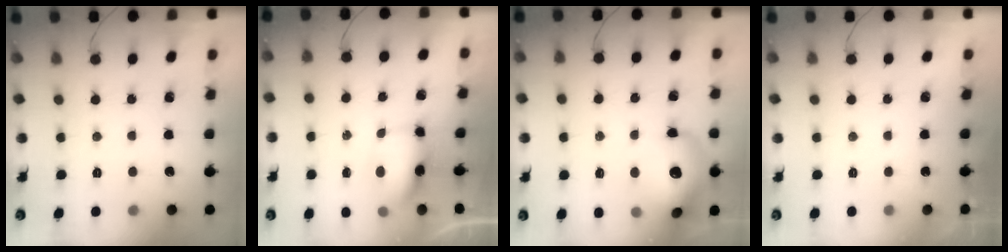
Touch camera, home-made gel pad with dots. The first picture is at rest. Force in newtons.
{"total": 6.9, "press": 6.8, "slide": 1.2}
{"total": 17.4, "press": 15.7, "slide": 7.3}
{"total": 0.6, "press": 0.2, "slide": 0.5}